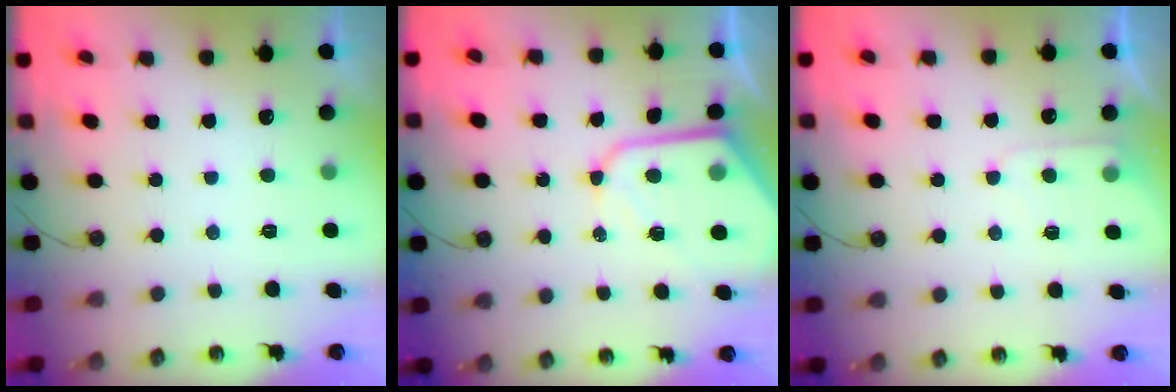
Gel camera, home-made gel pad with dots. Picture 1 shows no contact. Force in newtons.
{"total": 11.6, "press": 11.6, "slide": 1.0}
{"total": 5.1, "press": 5.1, "slide": 0.6}